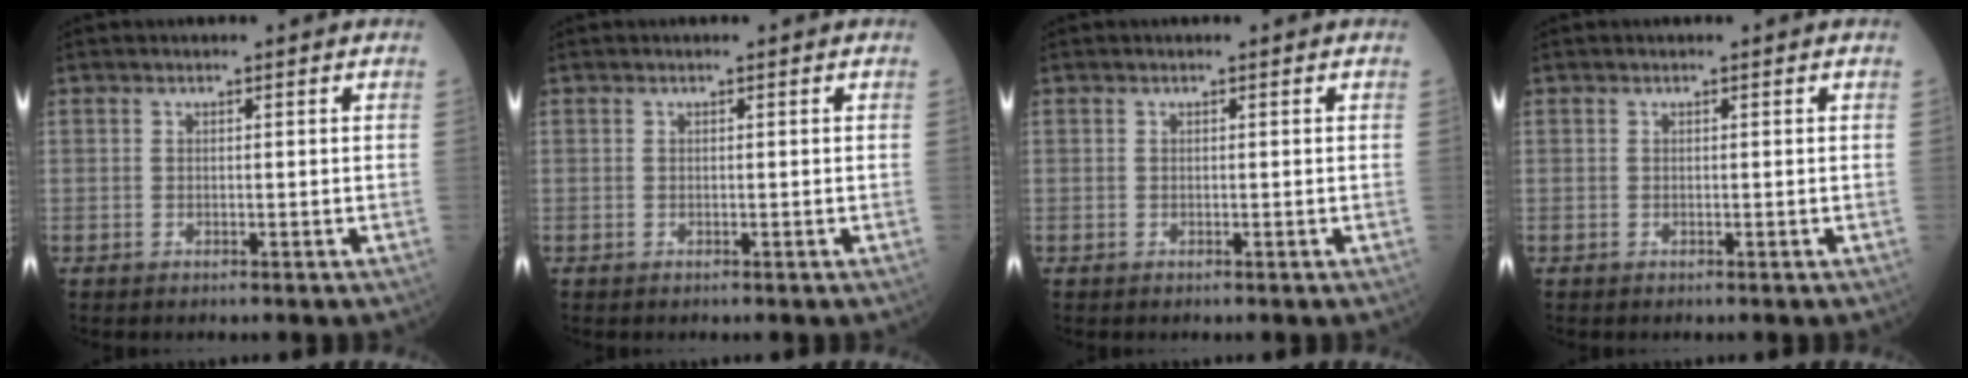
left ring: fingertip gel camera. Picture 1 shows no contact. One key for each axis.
{"total": 0.0}
{"total": 0.0}
{"total": 0.0}